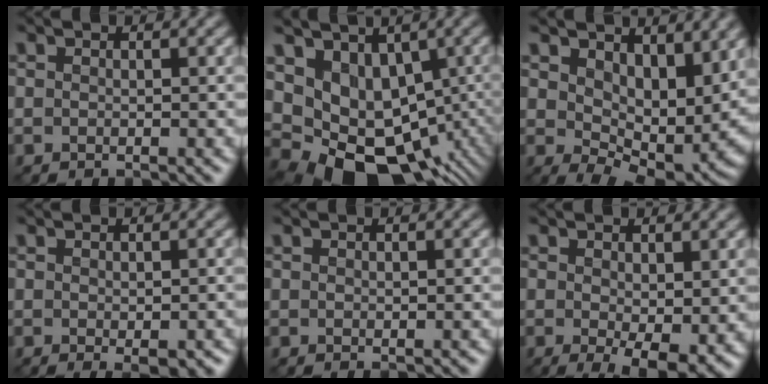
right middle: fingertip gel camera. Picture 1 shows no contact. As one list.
[{"total": 11.1, "force": [-1.1, 8.7, 6.9], "torque": [-0.106, -0.018, 0.008]}, {"total": 7.7, "force": [2.4, 4.5, 5.7], "torque": [-0.102, -0.025, 0.050]}, {"total": 2.0, "force": [-0.8, 0.8, 1.7], "torque": [-0.025, -0.010, -0.005]}, {"total": 0.0}, {"total": 4.6, "force": [-0.8, 1.9, 4.2], "torque": [-0.066, -0.014, -0.008]}]